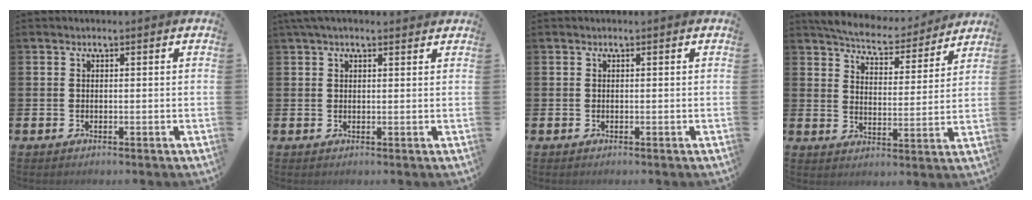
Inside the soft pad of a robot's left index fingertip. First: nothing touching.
{"total": 2.0, "force": [1.6, 0.6, 1.2], "torque": [-0.023, 0.006, 0.027]}
{"total": 0.0}
{"total": 6.3, "force": [6.1, 1.0, 1.1], "torque": [-0.042, -0.045, 0.105]}